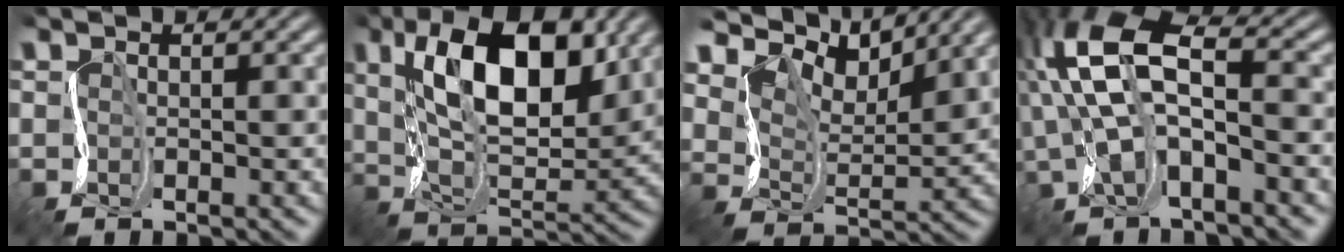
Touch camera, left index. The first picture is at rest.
{"total": 11.1, "force": [4.7, 5.0, 8.8], "torque": [-0.135, 0.005, 0.075]}
{"total": 8.9, "force": [8.0, 2.5, 3.1], "torque": [-0.072, 0.004, 0.123]}
{"total": 8.2, "force": [0.7, 3.6, 7.3], "torque": [-0.154, 0.019, 0.000]}